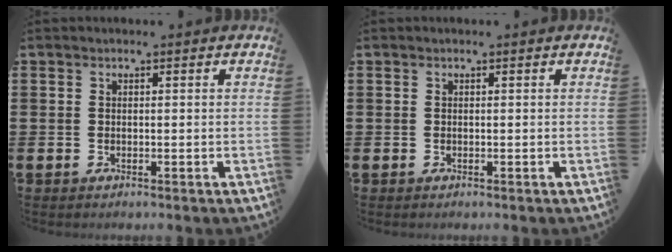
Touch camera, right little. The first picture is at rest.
{"total": 0.0}